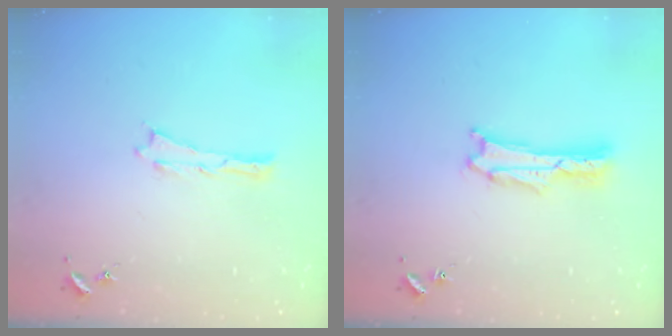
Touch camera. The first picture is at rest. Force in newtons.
{"total": 1.7, "press": 1.7, "slide": 0.3}